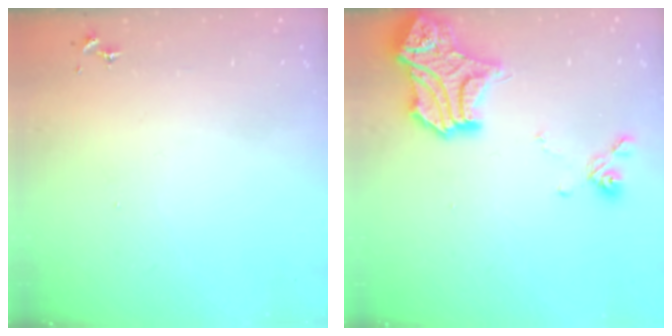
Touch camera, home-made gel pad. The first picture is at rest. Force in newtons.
{"total": 17.9, "press": 17.9, "slide": 0.7}